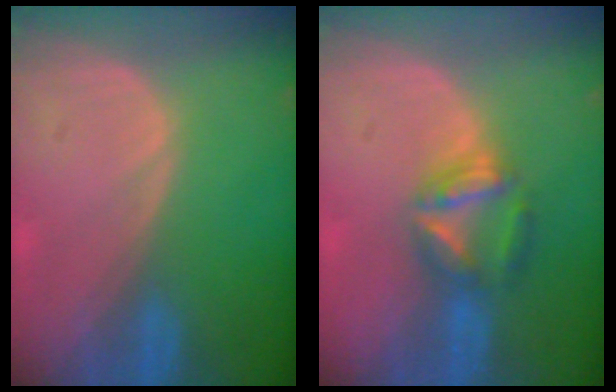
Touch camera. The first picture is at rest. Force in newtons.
{"total": 5.6, "press": 5.6, "slide": 0.2}